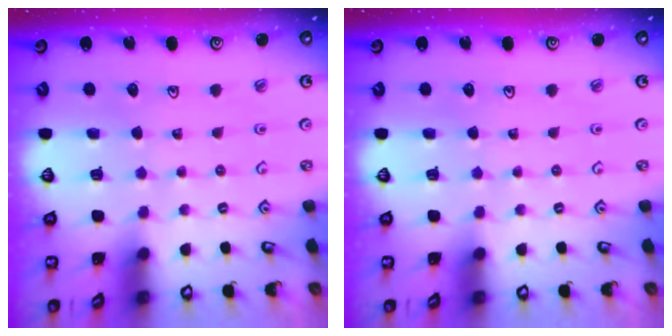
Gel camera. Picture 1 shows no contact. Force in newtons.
{"total": 0.0}